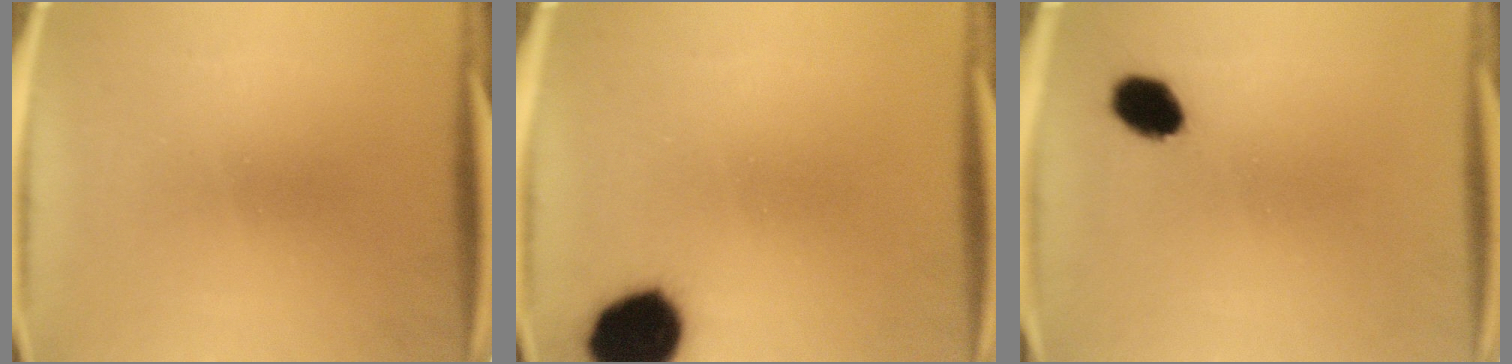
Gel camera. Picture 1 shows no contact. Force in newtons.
{"total": 14.9}
{"total": 6.1}